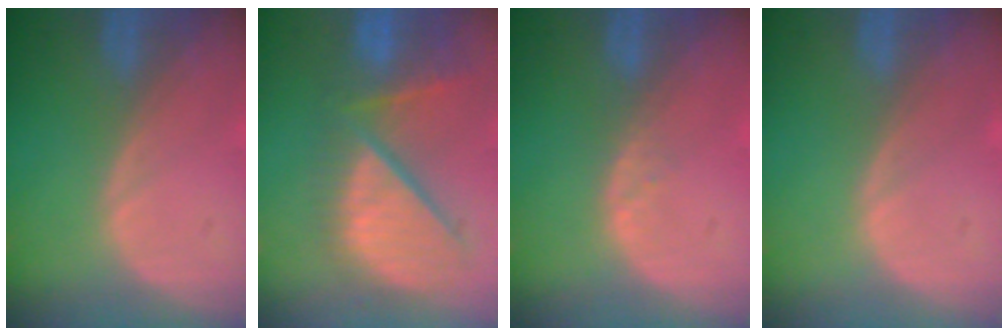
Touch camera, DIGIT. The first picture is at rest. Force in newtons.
{"total": 11.7, "press": 10.3, "slide": 5.5}
{"total": 1.0, "press": 1.0, "slide": 0.2}
{"total": 0.0}